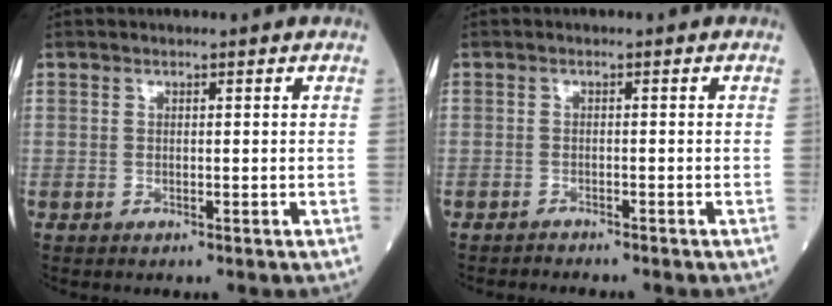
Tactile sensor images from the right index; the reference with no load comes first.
{"total": 1.1, "force": [-1.1, -0.1, -0.1], "torque": [-0.001, -0.003, -0.014]}